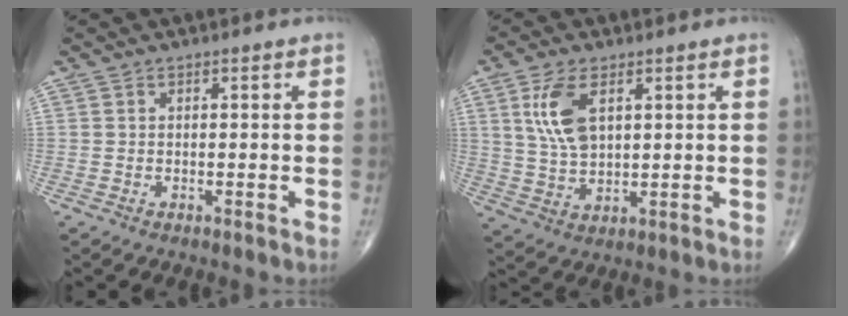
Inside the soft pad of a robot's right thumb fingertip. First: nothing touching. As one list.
[{"total": 8.7, "force": [3.2, 4.5, 6.7], "torque": [-0.131, -0.011, 0.066]}]